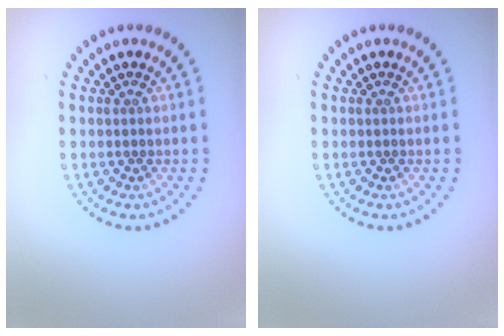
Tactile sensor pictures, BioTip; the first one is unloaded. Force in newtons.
{"total": 0.0}